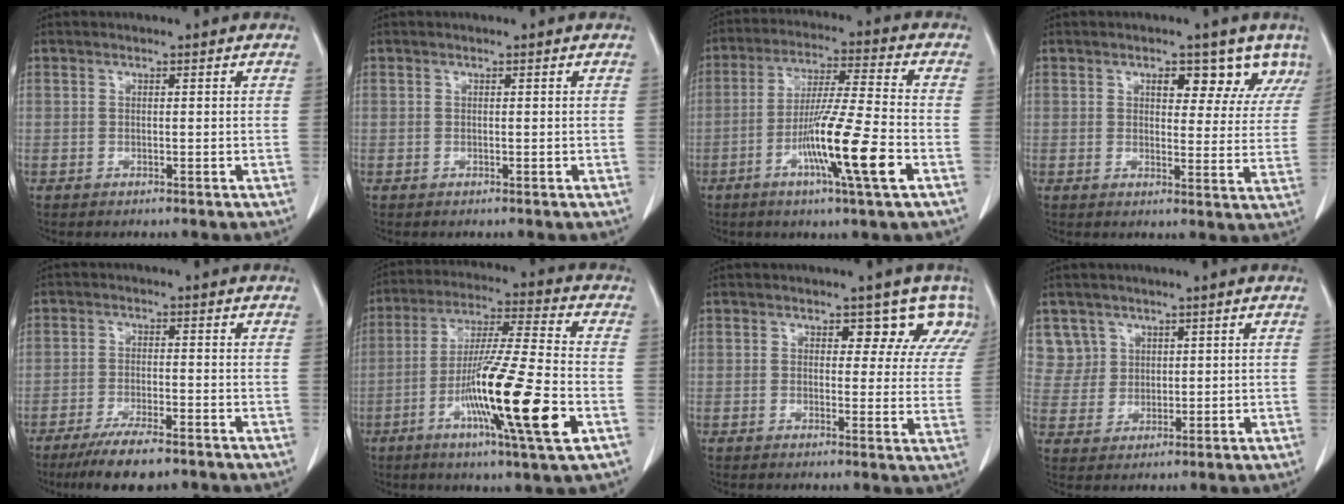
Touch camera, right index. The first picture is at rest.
{"total": 0.0}
{"total": 13.2, "force": [-4.9, -0.7, 12.2], "torque": [-0.224, -0.017, -0.092]}
{"total": 6.8, "force": [4.5, 3.5, 3.8], "torque": [-0.027, 0.000, 0.049]}
{"total": 8.5, "force": [-6.5, 1.3, 5.3], "torque": [-0.086, -0.018, -0.102]}
{"total": 18.2, "force": [-5.9, 0.0, 17.3], "torque": [-0.316, -0.021, -0.105]}
{"total": 7.0, "force": [5.1, 4.0, 2.8], "torque": [-0.005, -0.001, 0.035]}
{"total": 4.7, "force": [2.7, 3.9, -0.5], "torque": [0.022, 0.004, 0.057]}